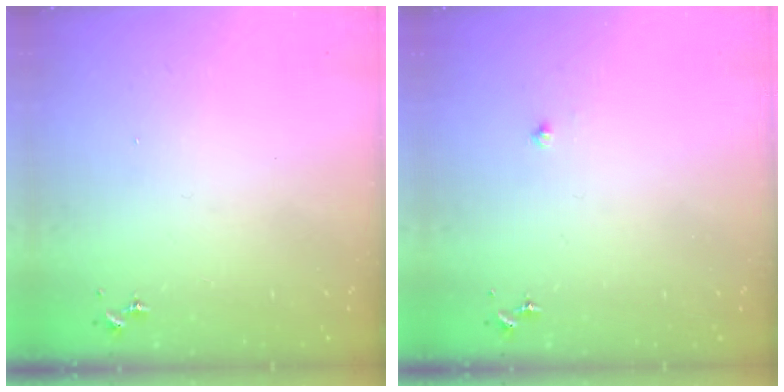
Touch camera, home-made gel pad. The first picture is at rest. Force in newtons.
{"total": 2.0, "press": 2.0, "slide": 0.2}